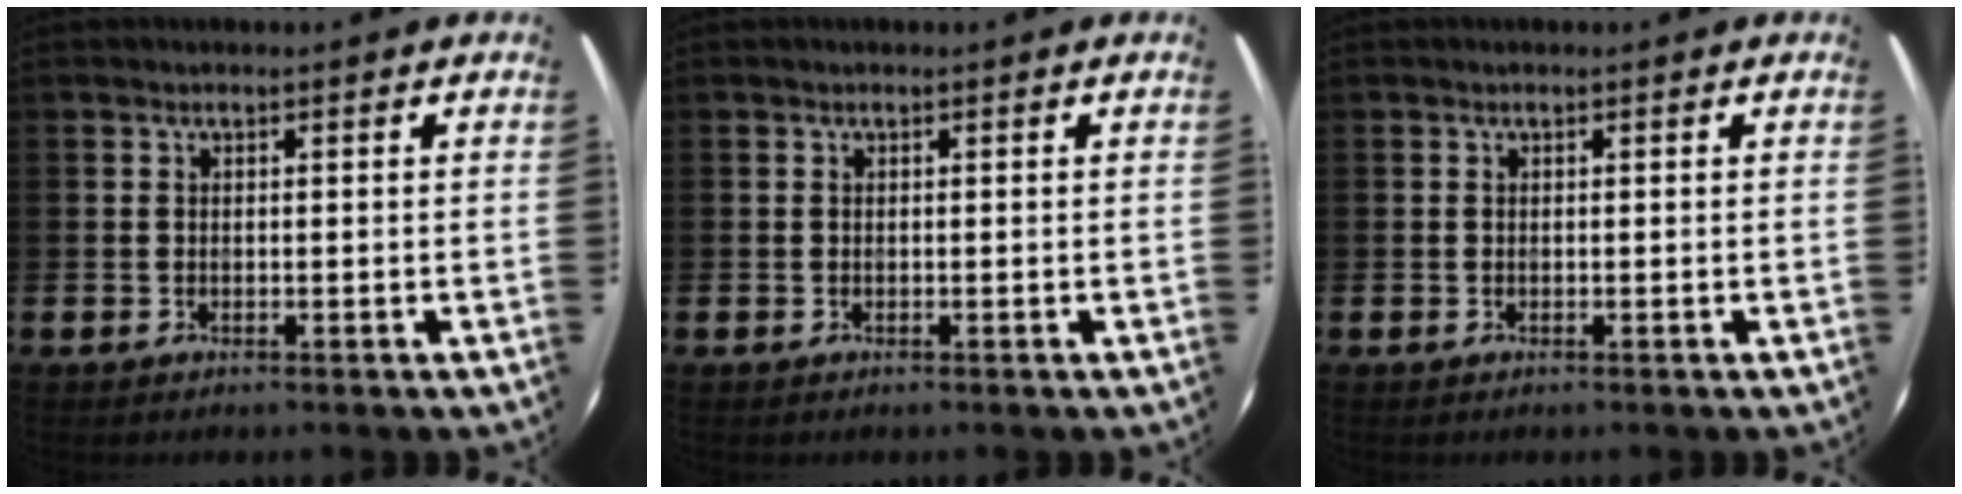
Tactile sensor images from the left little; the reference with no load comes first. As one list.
[{"total": 0.0}, {"total": 0.0}]